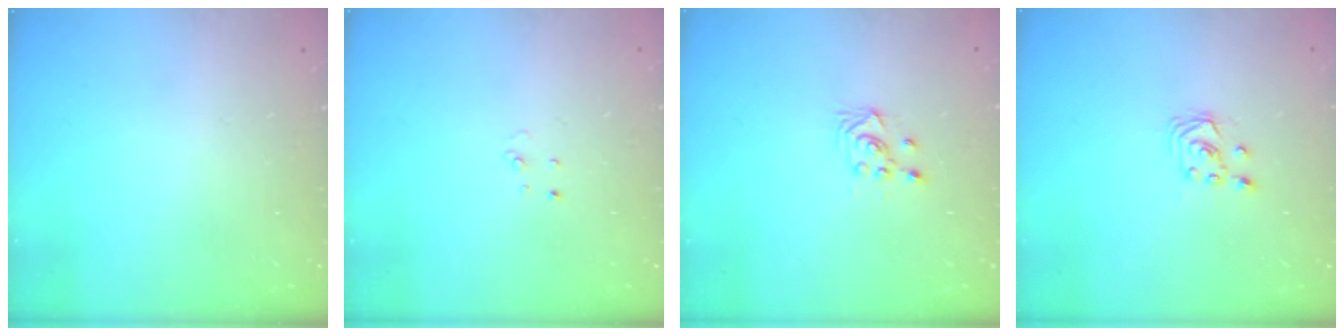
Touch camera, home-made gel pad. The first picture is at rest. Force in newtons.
{"total": 2.6, "press": 2.6, "slide": 0.2}
{"total": 2.6, "press": 2.6, "slide": 0.3}
{"total": 2.6, "press": 2.6, "slide": 0.3}